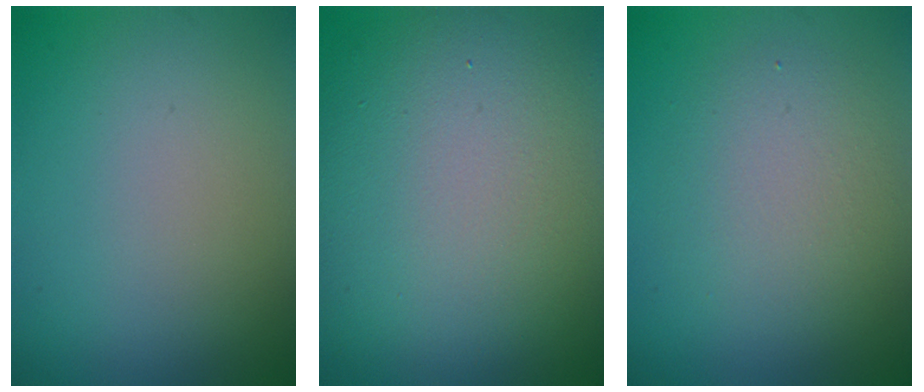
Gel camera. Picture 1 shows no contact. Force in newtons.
{"total": 15.1, "press": 15.1, "slide": 0.9}
{"total": 3.7, "press": 3.7, "slide": 0.3}